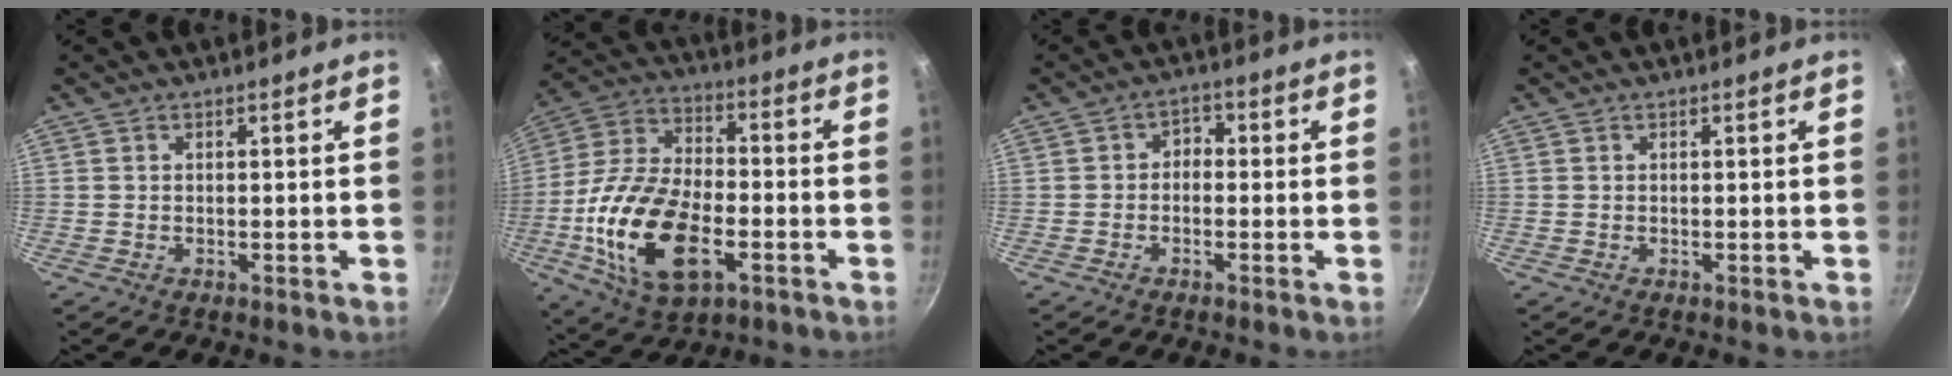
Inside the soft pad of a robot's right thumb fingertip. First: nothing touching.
{"total": 21.2, "force": [-5.9, 11.6, 16.8], "torque": [-0.321, 0.024, -0.109]}
{"total": 2.7, "force": [-0.7, 2.1, 1.5], "torque": [-0.010, 0.016, -0.019]}
{"total": 0.0}